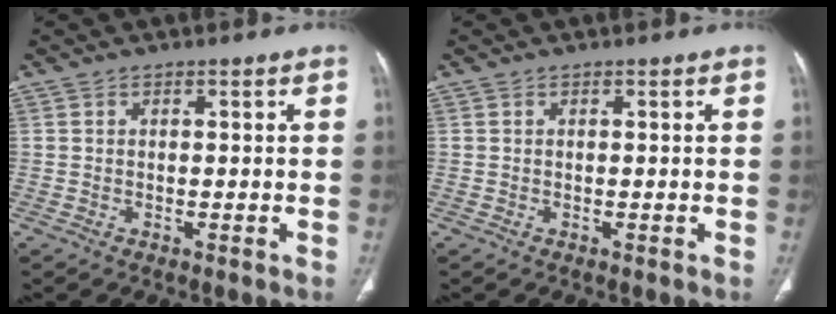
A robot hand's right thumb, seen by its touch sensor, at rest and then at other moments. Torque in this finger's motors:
{"motor_torque": [-0.01, 0.01, -0.01, 0.04, 0.03]}